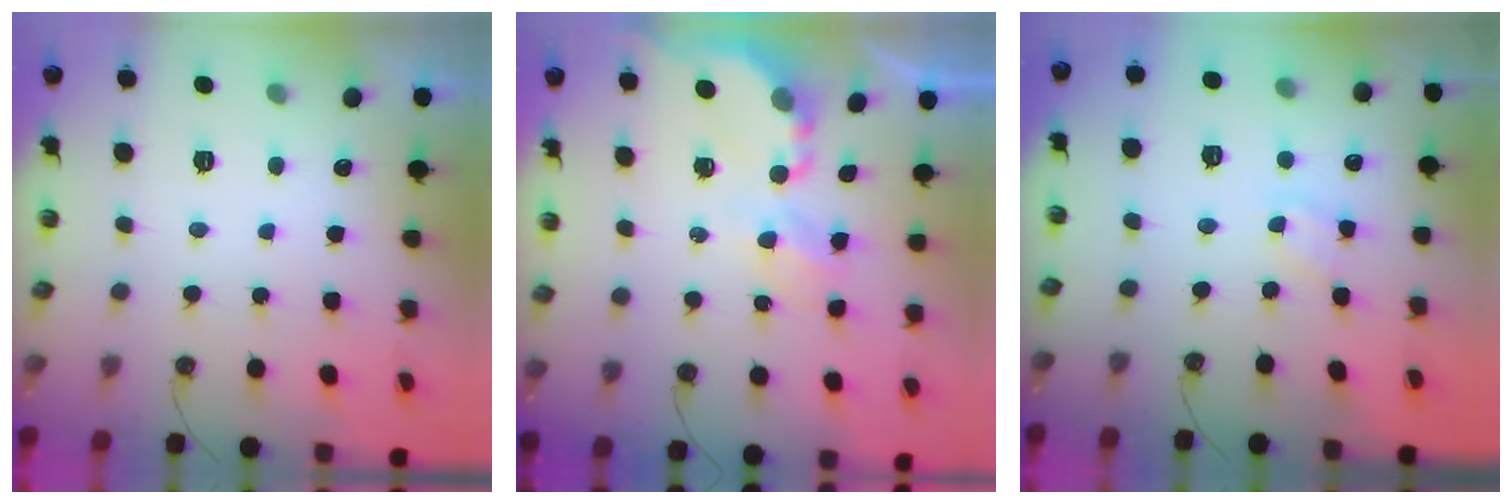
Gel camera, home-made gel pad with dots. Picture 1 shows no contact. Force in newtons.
{"total": 5.2, "press": 5.2, "slide": 0.4}
{"total": 4.1, "press": 4.0, "slide": 0.5}